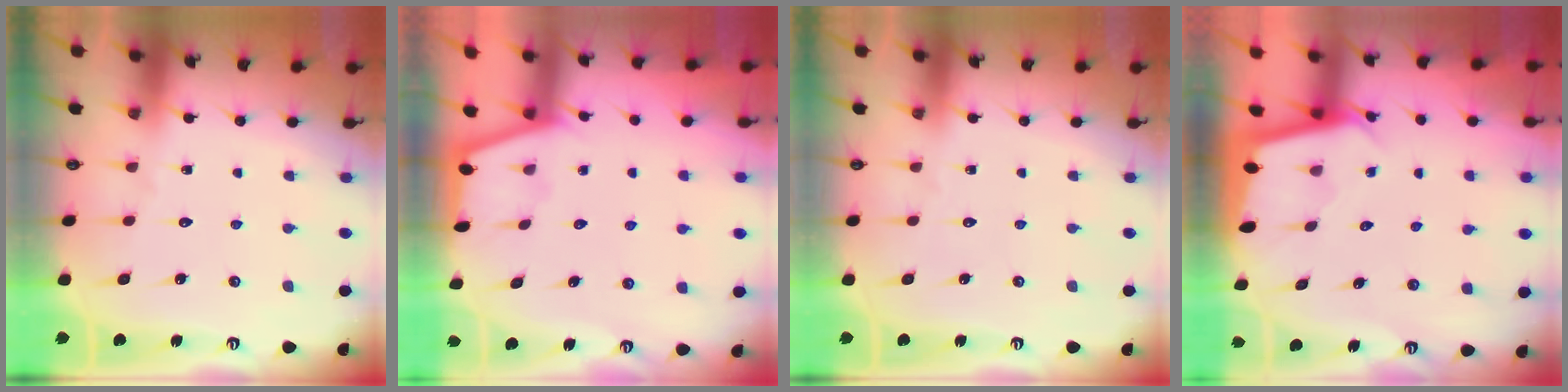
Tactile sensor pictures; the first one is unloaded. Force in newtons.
{"total": 1.3, "press": 1.3, "slide": 0.3}
{"total": 0.0}
{"total": 1.8, "press": 1.8, "slide": 0.1}